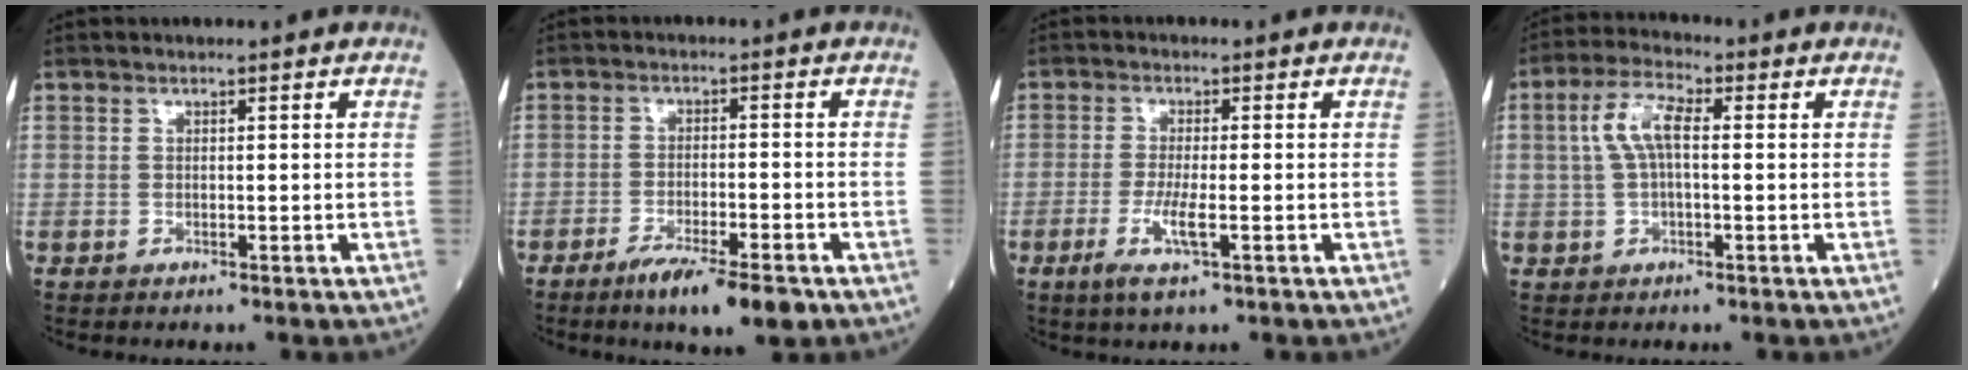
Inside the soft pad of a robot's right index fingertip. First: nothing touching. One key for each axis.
{"total": 8.1, "fx": -5.2, "fy": 0.9, "fz": 6.1, "tx": -0.092, "ty": -0.013, "tz": -0.082}
{"total": 4.3, "fx": -1.6, "fy": 0.2, "fz": 4.0, "tx": -0.083, "ty": -0.009, "tz": -0.032}
{"total": 6.3, "fx": 0.9, "fy": 2.2, "fz": 5.8, "tx": -0.126, "ty": 0.022, "tz": 0.017}